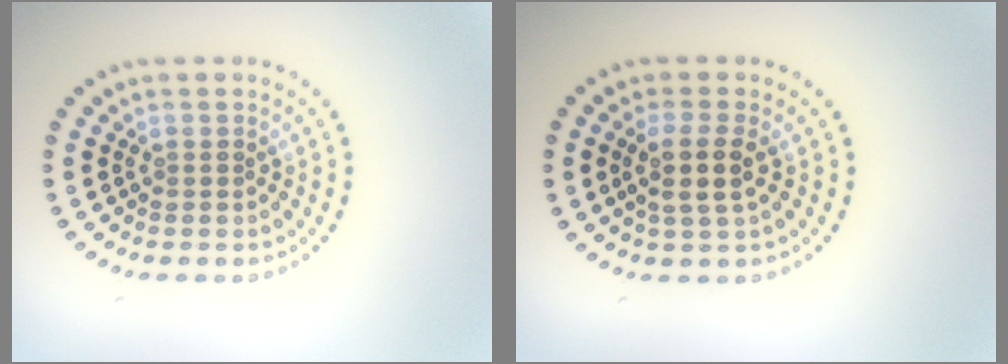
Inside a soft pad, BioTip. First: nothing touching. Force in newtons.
{"total": 2.7, "press": 2.3, "slide": 1.4}